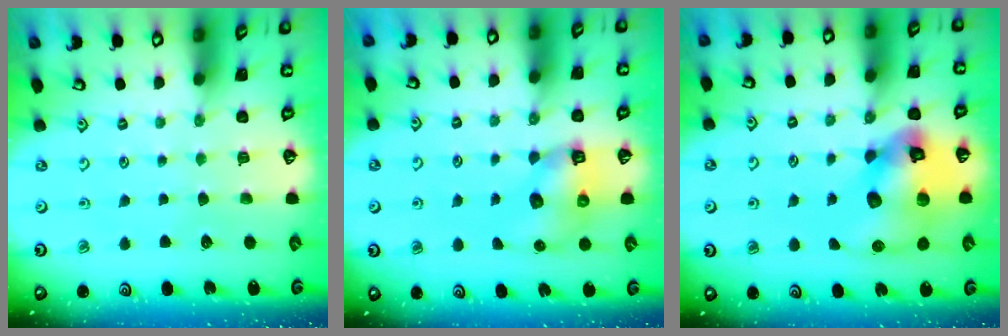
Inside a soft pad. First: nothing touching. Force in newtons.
{"total": 7.3, "press": 7.2, "slide": 1.0}
{"total": 17.4, "press": 17.2, "slide": 2.4}